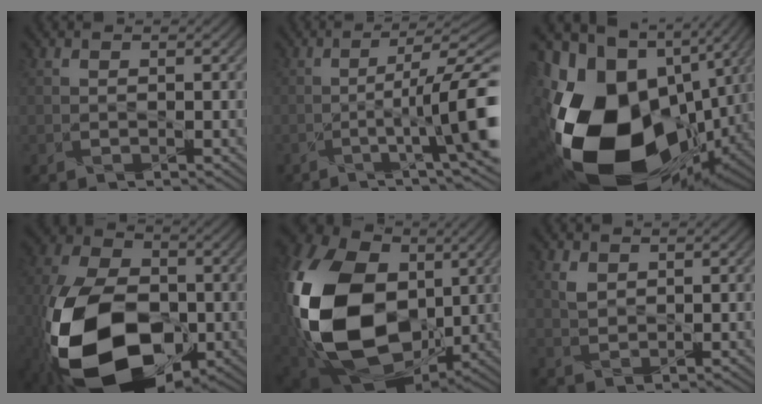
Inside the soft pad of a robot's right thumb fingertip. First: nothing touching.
{"total": 11.9, "force": [-2.7, 2.4, 11.3], "torque": [-0.160, -0.002, -0.040]}
{"total": 23.3, "force": [-4.4, 15.8, 16.6], "torque": [-0.359, -0.070, -0.041]}
{"total": 20.6, "force": [-6.5, 12.9, 14.7], "torque": [-0.320, -0.059, -0.107]}
{"total": 20.6, "force": [0.2, 15.0, 14.1], "torque": [-0.369, -0.028, 0.015]}
{"total": 1.7, "force": [1.1, 1.1, 0.6], "torque": [-0.022, -0.006, 0.028]}